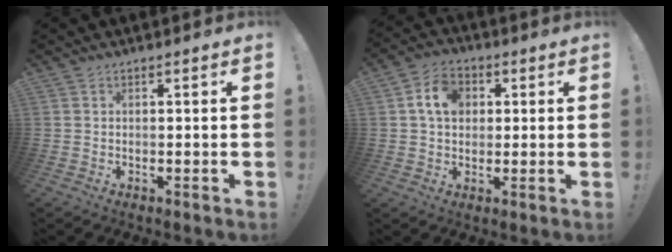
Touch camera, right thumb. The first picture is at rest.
{"total": 9.3, "force": [2.4, 7.0, 5.5], "torque": [-0.083, 0.011, 0.046]}